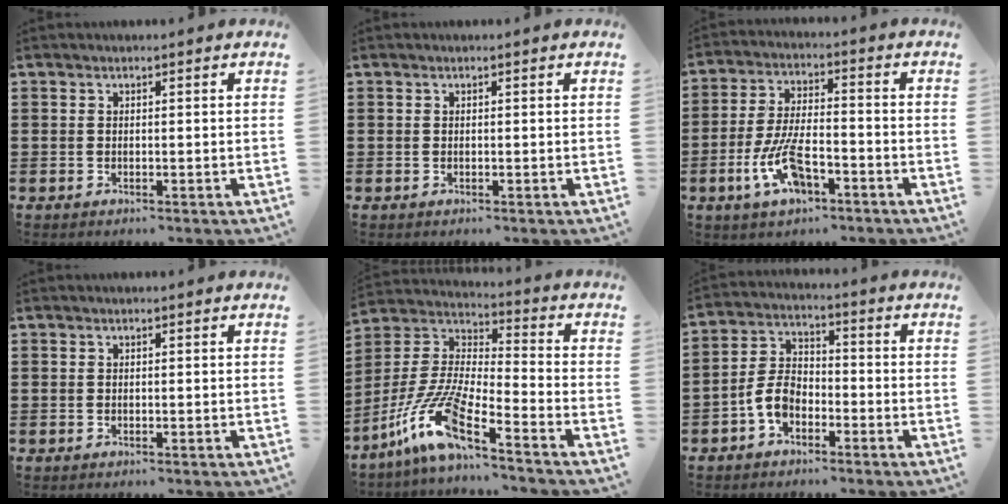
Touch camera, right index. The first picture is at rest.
{"total": 0.0}
{"total": 9.4, "force": [-3.9, 3.7, 7.7], "torque": [-0.177, -0.009, -0.073]}
{"total": 0.0}
{"total": 11.6, "force": [-8.5, 1.0, 7.8], "torque": [-0.196, -0.016, -0.179]}
{"total": 5.7, "force": [-2.5, 3.7, 3.6], "torque": [-0.093, 0.007, -0.054]}